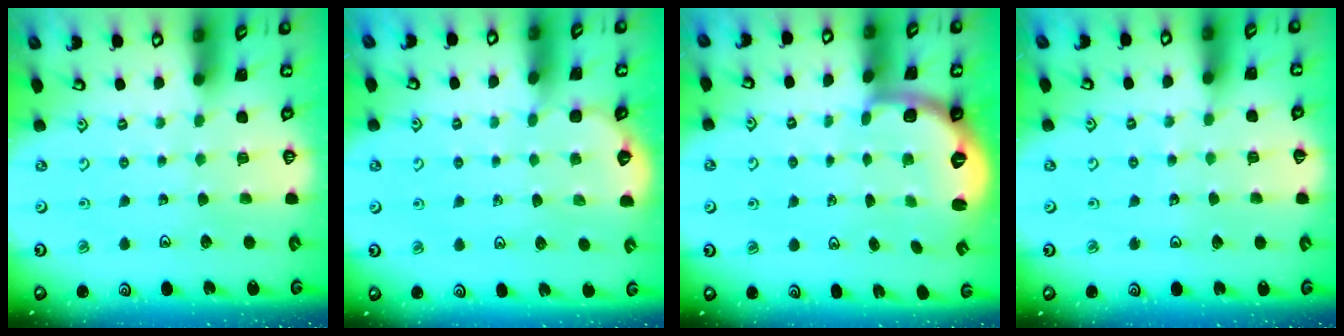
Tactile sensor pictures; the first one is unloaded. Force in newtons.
{"total": 3.1, "press": 3.1, "slide": 0.2}
{"total": 2.7, "press": 1.7, "slide": 2.1}
{"total": 3.6, "press": 3.6, "slide": 0.5}